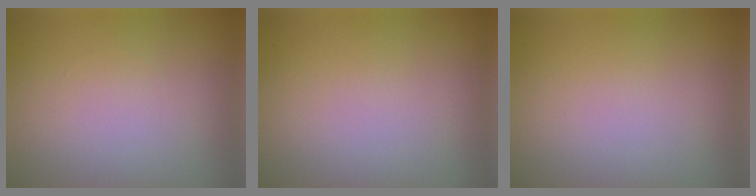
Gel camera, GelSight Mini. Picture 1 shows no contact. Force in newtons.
{"total": 0.0}
{"total": 0.0}